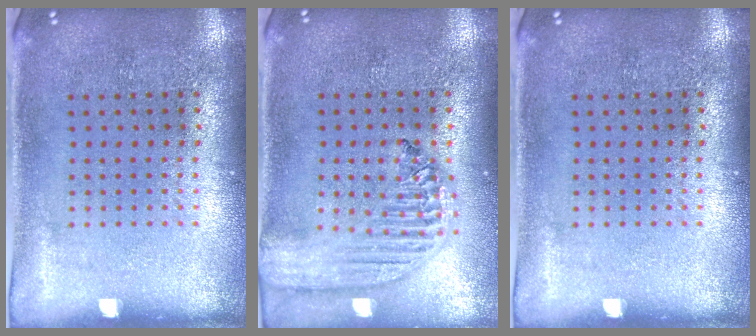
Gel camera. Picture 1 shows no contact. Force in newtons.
{"total": 2.3, "press": 2.0, "slide": 1.2}
{"total": 0.0}